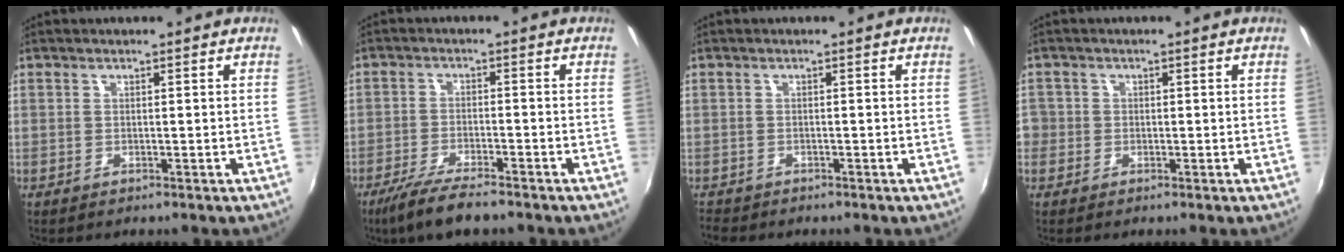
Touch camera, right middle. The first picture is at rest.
{"total": 7.9, "force": [-6.2, 1.1, 4.7], "torque": [-0.113, -0.021, -0.113]}
{"total": 2.4, "force": [-2.2, 0.9, 0.4], "torque": [-0.017, -0.009, -0.040]}
{"total": 3.6, "force": [-1.2, 3.3, 0.8], "torque": [-0.020, 0.002, -0.024]}